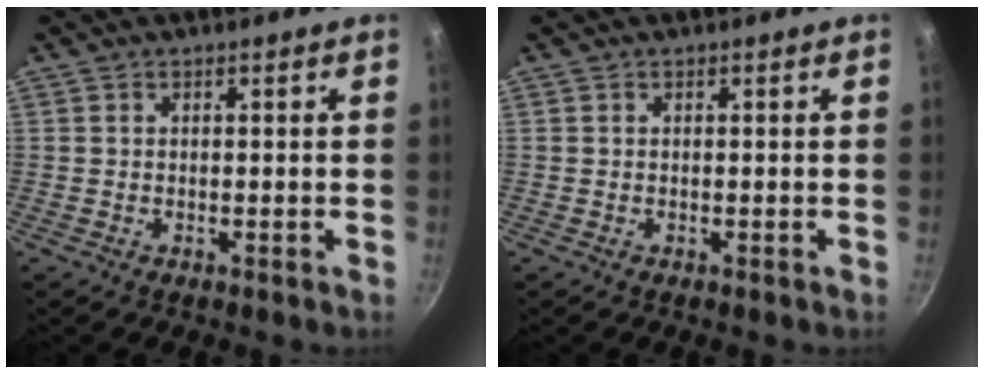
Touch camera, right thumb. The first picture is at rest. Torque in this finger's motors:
{"motor_torque": [-0.07, 0.07, 0.01, 0.01, 0.00]}